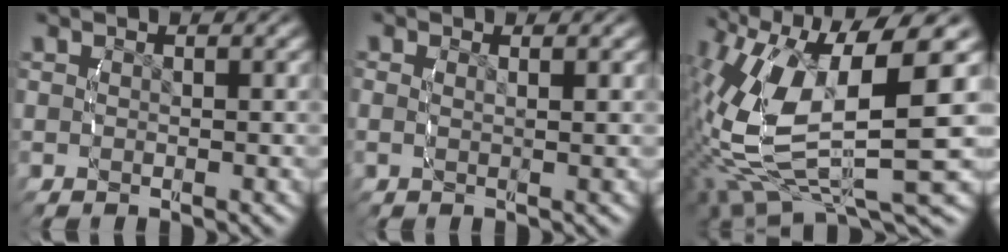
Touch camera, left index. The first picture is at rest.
{"total": 1.4, "force": [0.2, 0.5, 1.3], "torque": [-0.024, -0.004, 0.001]}
{"total": 13.9, "force": [-0.8, 8.1, 11.3], "torque": [-0.237, -0.043, 0.007]}